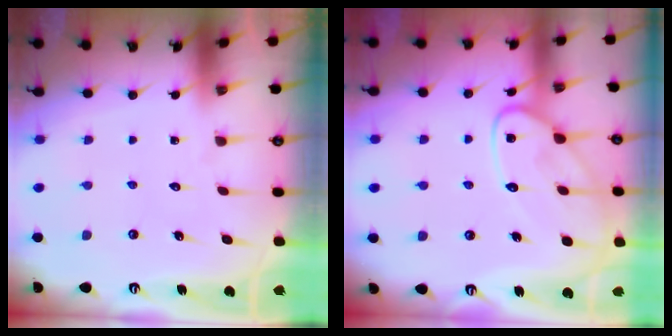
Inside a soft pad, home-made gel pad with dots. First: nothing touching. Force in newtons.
{"total": 13.7, "press": 13.6, "slide": 1.3}